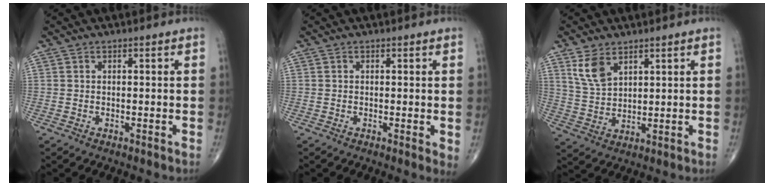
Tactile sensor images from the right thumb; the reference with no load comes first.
{"total": 1.7, "force": [0.0, 0.5, 1.6], "torque": [-0.023, -0.007, -0.004]}
{"total": 6.5, "force": [3.8, 3.6, 3.9], "torque": [-0.070, -0.017, 0.087]}